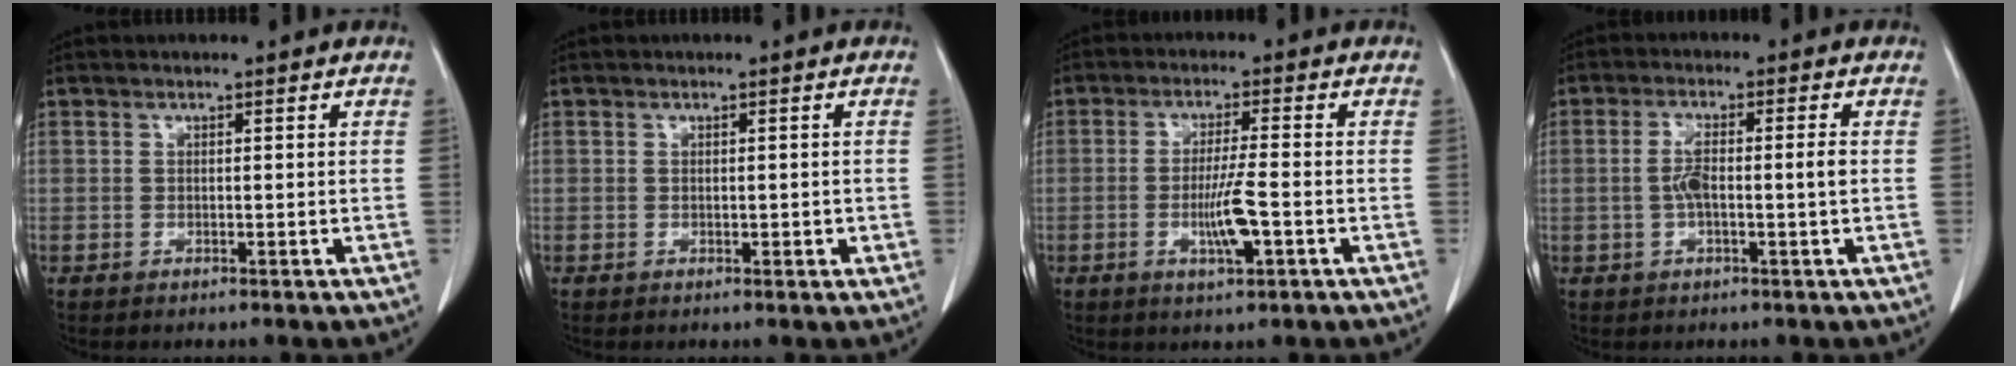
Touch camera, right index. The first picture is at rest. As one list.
[{"total": 1.1, "force": [-0.1, 0.5, 0.9], "torque": [-0.012, 0.002, 0.001]}, {"total": 6.0, "force": [-1.8, 0.0, 5.7], "torque": [-0.105, -0.010, -0.032]}, {"total": 4.9, "force": [-0.4, 0.4, 4.8], "torque": [-0.098, 0.007, -0.007]}]